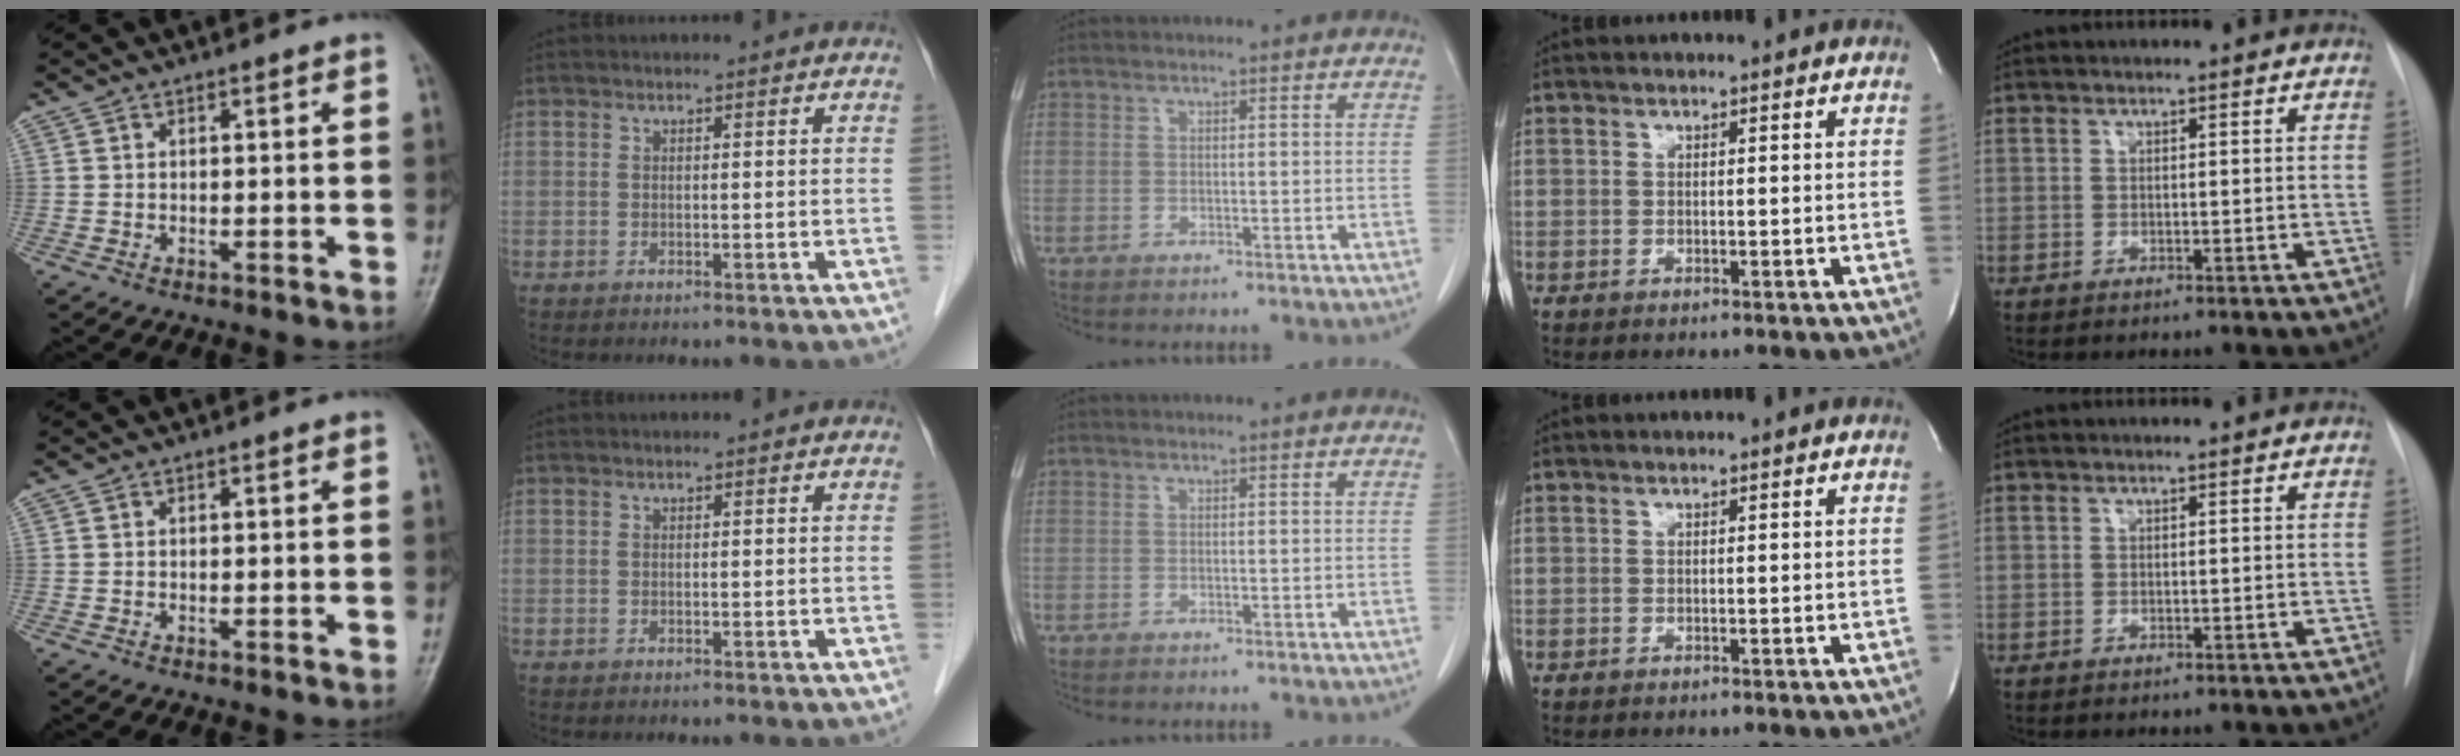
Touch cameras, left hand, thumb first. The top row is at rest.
{}